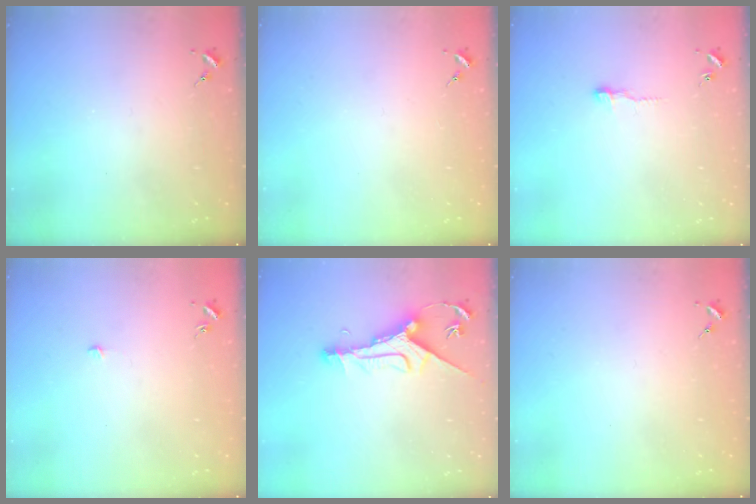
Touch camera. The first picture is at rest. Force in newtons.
{"total": 0.0}
{"total": 4.0, "press": 4.0, "slide": 0.4}
{"total": 3.3, "press": 3.3, "slide": 0.3}
{"total": 12.3, "press": 12.2, "slide": 0.9}
{"total": 0.0}